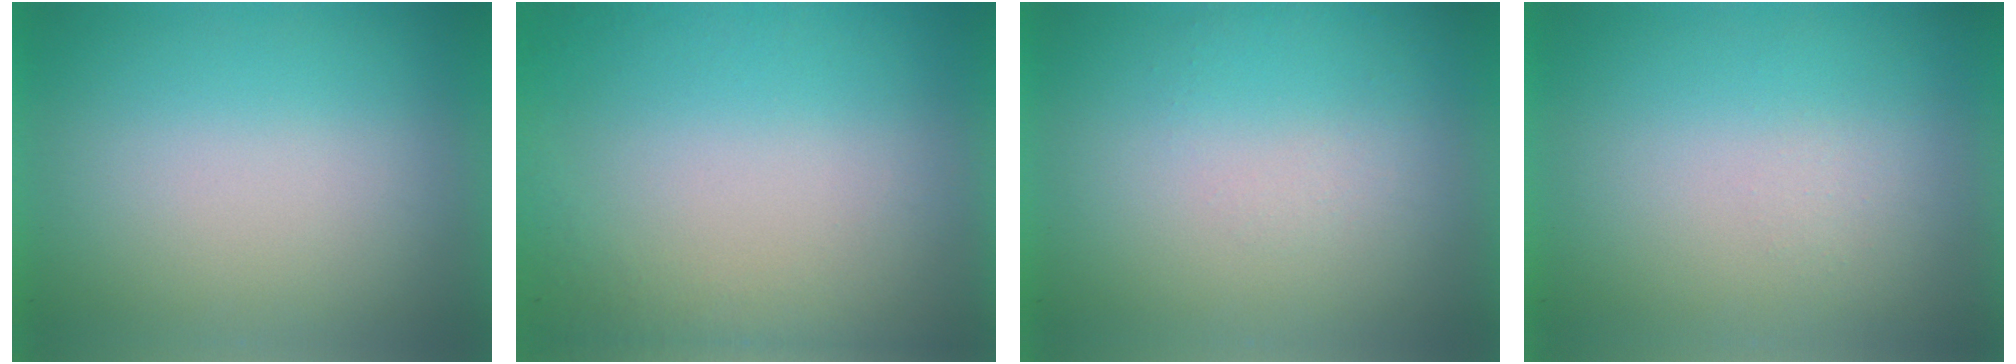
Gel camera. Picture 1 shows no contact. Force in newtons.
{"total": 4.9}
{"total": 1.1}
{"total": 1.3}